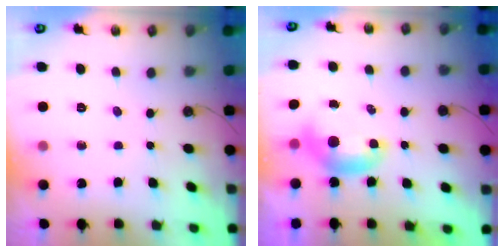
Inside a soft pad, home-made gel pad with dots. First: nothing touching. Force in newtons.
{"total": 0.0}